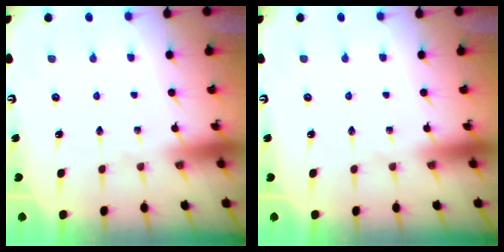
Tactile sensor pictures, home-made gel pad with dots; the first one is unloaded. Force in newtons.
{"total": 0.0}